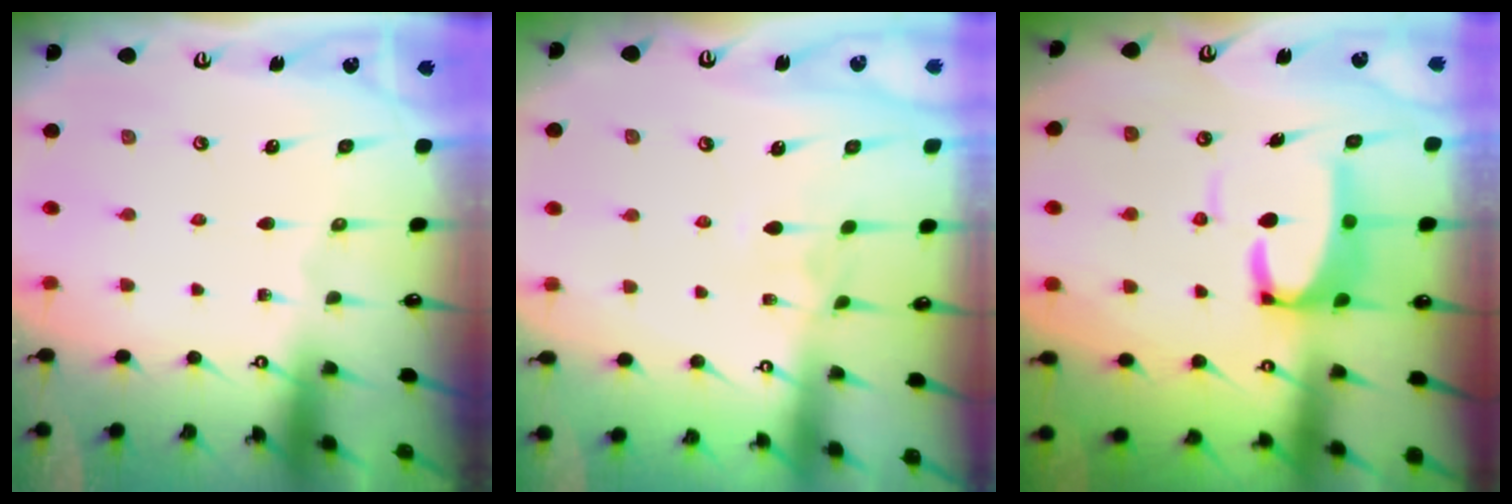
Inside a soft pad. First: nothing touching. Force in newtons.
{"total": 2.4, "press": 2.3, "slide": 0.7}
{"total": 7.4, "press": 7.3, "slide": 1.3}